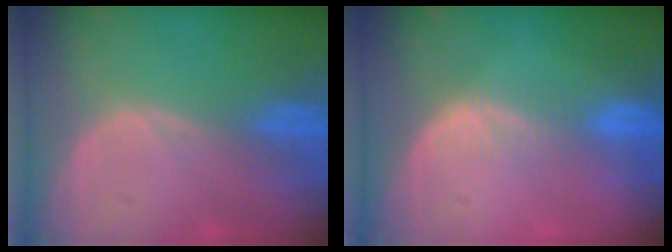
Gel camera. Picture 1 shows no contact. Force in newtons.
{"total": 2.7, "press": 2.3, "slide": 1.5}